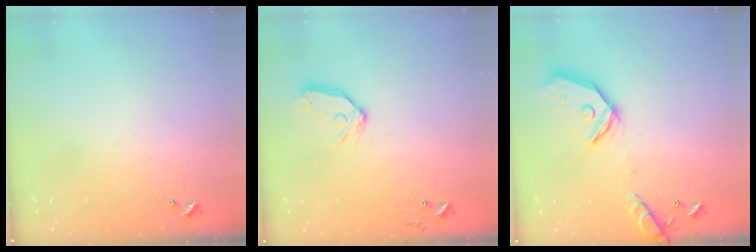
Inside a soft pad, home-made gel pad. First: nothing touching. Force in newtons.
{"total": 9.6, "press": 9.6, "slide": 1.0}
{"total": 17.6, "press": 17.4, "slide": 2.7}